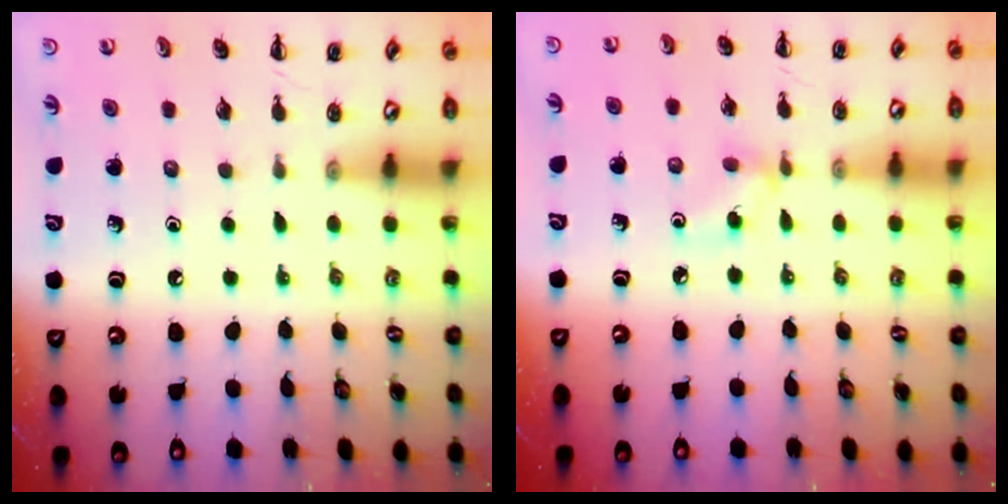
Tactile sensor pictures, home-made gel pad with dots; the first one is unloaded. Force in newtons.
{"total": 3.0, "press": 2.8, "slide": 1.2}